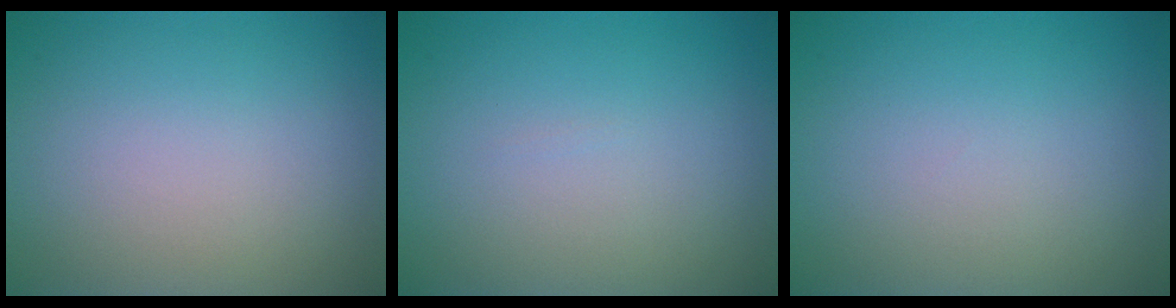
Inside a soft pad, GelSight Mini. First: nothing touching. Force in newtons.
{"total": 0.0}
{"total": 0.0}